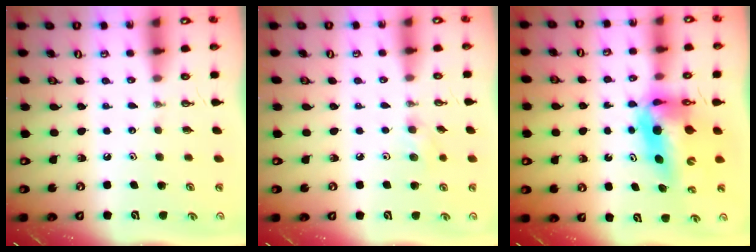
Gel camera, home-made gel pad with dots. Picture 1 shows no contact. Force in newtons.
{"total": 7.2, "press": 6.8, "slide": 2.1}
{"total": 11.2, "press": 10.9, "slide": 2.6}